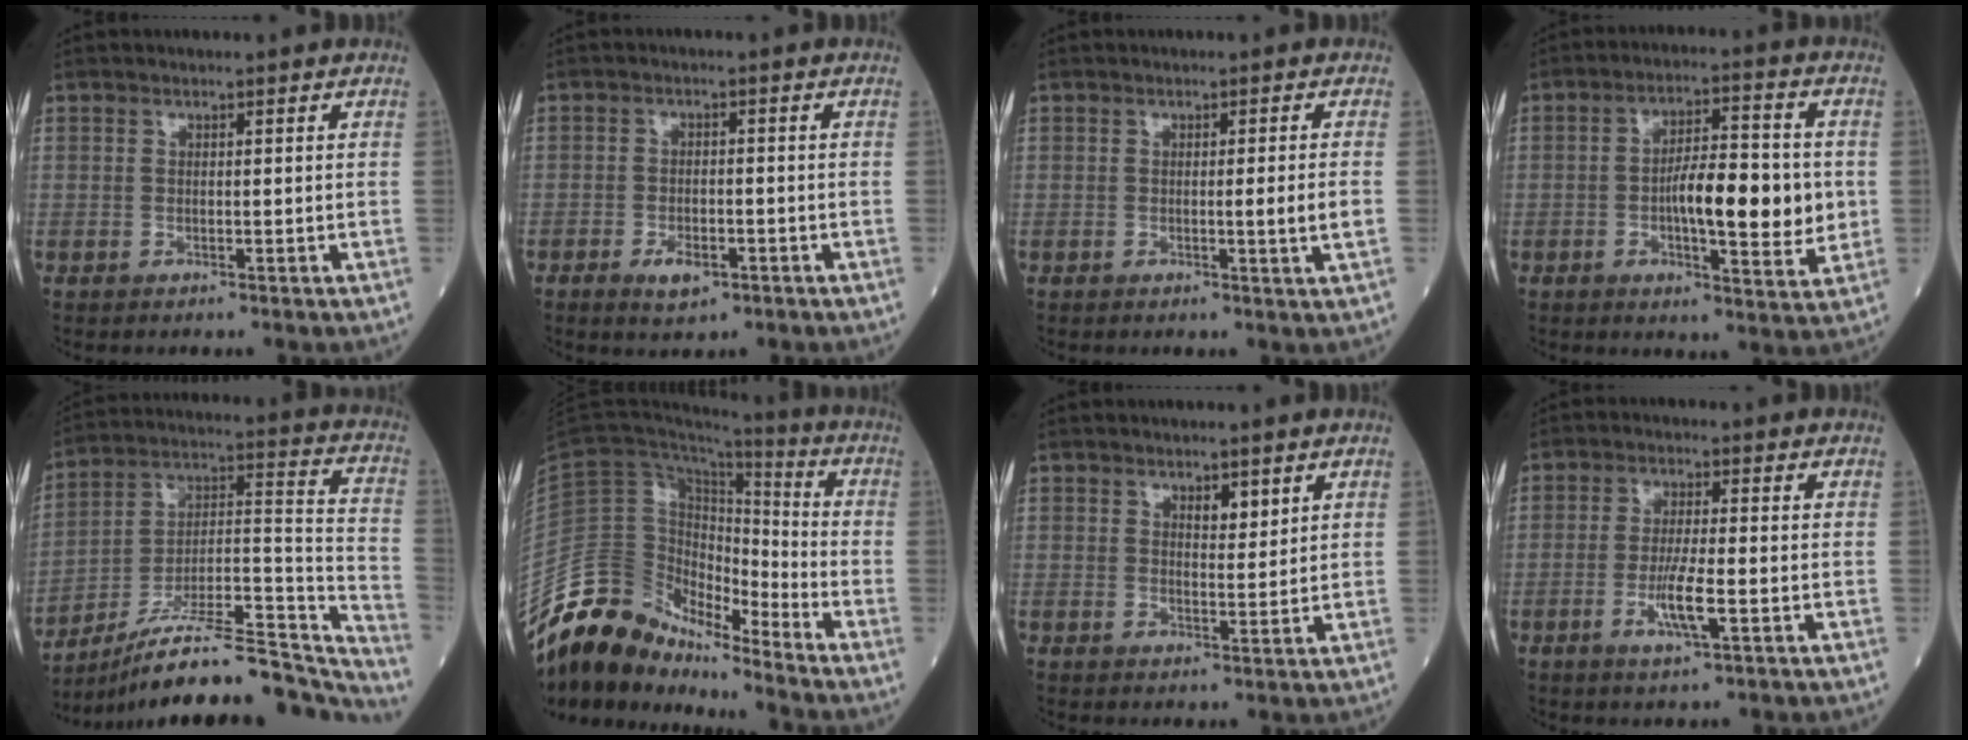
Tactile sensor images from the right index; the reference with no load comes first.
{"total": 3.9, "force": [-2.1, 1.8, 2.7], "torque": [-0.046, 0.001, -0.031]}
{"total": 2.7, "force": [-0.4, -0.7, 2.6], "torque": [-0.039, -0.005, -0.005]}
{"total": 11.9, "force": [-0.9, 3.1, 11.4], "torque": [-0.181, 0.005, -0.017]}
{"total": 26.4, "force": [-23.6, 4.1, 11.0], "torque": [-0.115, 0.035, -0.355]}
{"total": 14.4, "force": [-13.3, 4.8, 3.0], "torque": [-0.045, 0.070, -0.242]}
{"total": 2.6, "force": [1.6, 0.9, 1.9], "torque": [-0.031, -0.002, 0.029]}
{"total": 5.4, "force": [-1.7, 0.3, 5.1], "torque": [-0.101, -0.008, -0.029]}